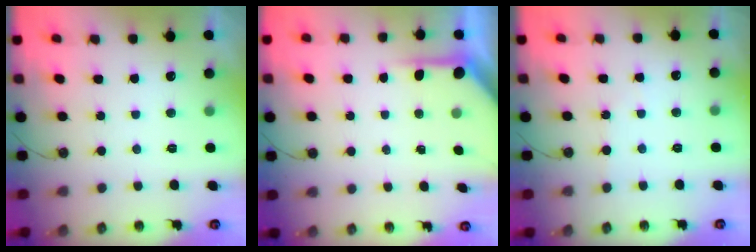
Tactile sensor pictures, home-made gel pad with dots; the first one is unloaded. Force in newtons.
{"total": 5.1, "press": 5.1, "slide": 0.3}
{"total": 2.5, "press": 2.5, "slide": 0.4}